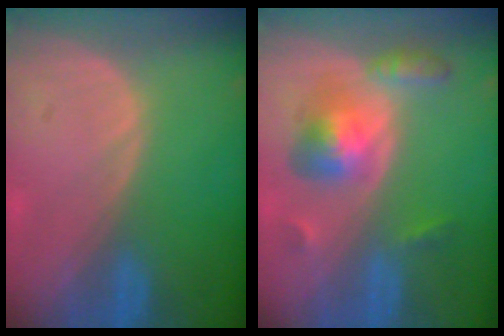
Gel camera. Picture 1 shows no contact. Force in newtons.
{"total": 6.5, "press": 6.5, "slide": 0.4}